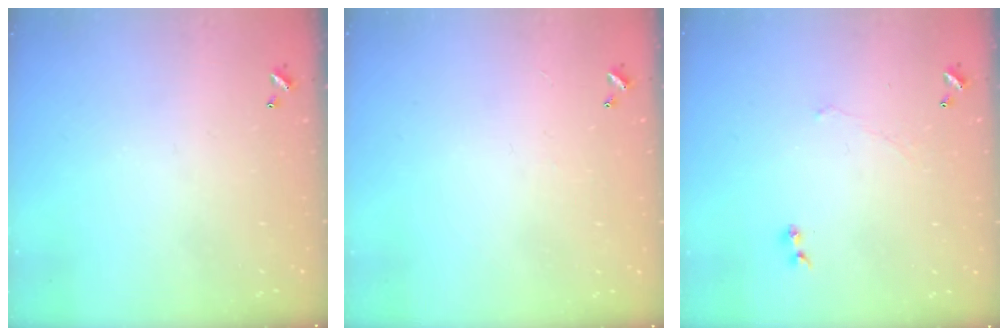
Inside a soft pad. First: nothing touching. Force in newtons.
{"total": 0.6, "press": 0.2, "slide": 0.6}
{"total": 1.5, "press": 1.4, "slide": 0.6}